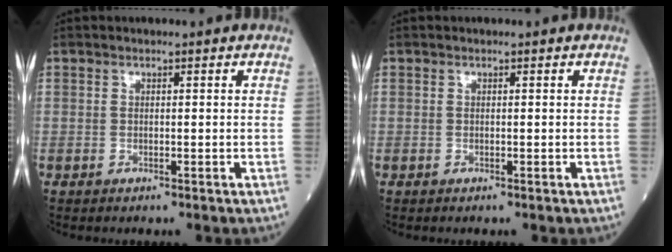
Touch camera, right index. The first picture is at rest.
{"total": 0.0}